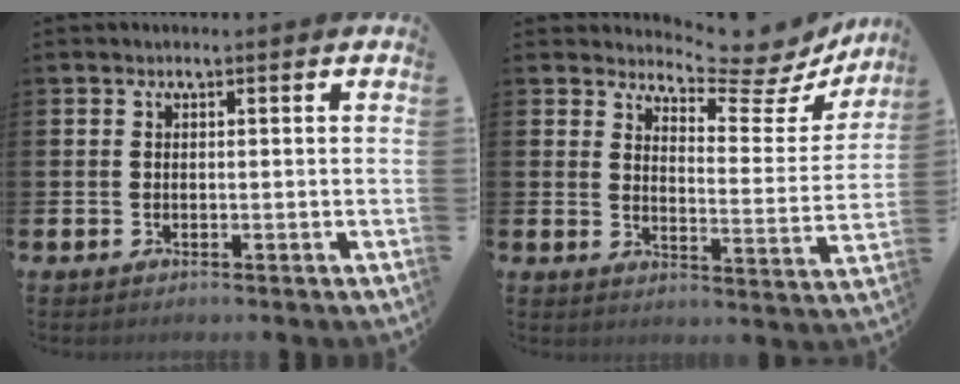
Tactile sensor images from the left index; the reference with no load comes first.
{"total": 6.4, "force": [6.1, 1.1, 1.4], "torque": [-0.023, -0.063, 0.097]}